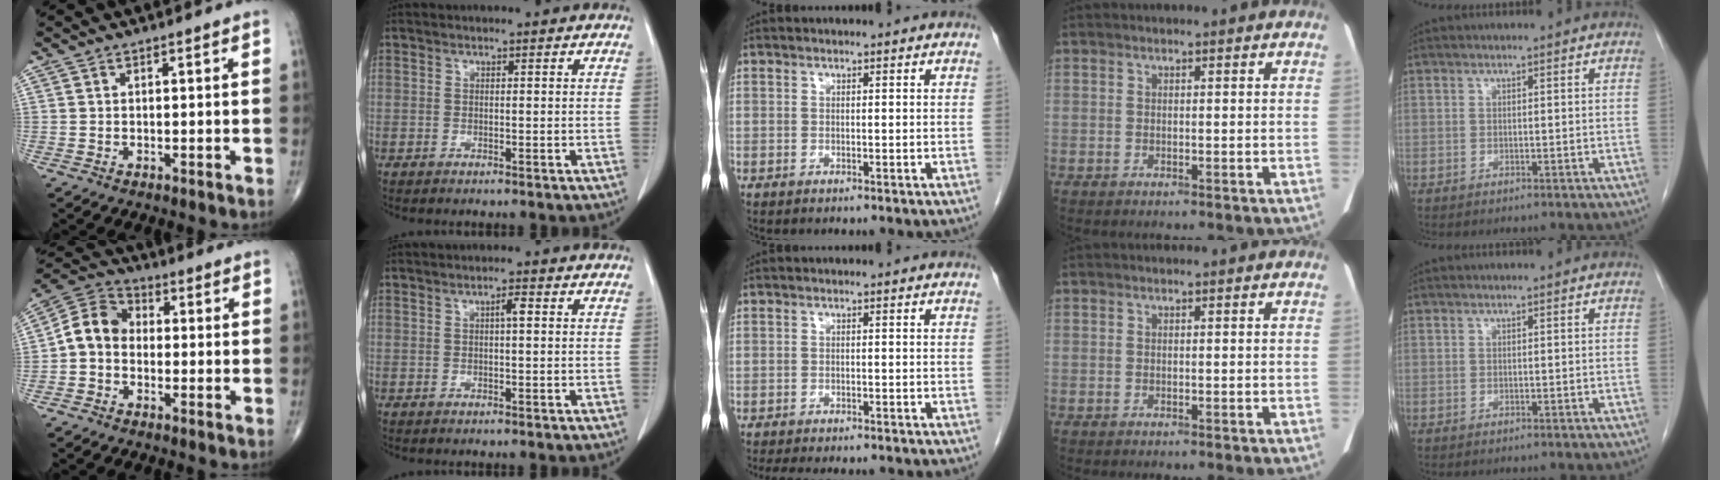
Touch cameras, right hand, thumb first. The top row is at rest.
{"thumb": {"total": 8.1, "force": [-1.0, 6.9, 4.2], "torque": [-0.058, 0.034, -0.036]}, "index": {"total": 1.3, "force": [0.1, 0.1, 1.3], "torque": [-0.022, 0.004, 0.001]}, "middle": {"total": 9.2, "force": [-8.1, 1.9, 4.0], "torque": [-0.054, -0.010, -0.105]}}